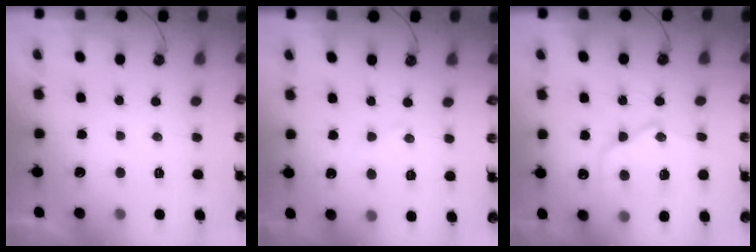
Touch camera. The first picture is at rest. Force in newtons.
{"total": 7.1, "press": 7.1, "slide": 0.4}
{"total": 14.6, "press": 14.5, "slide": 0.9}